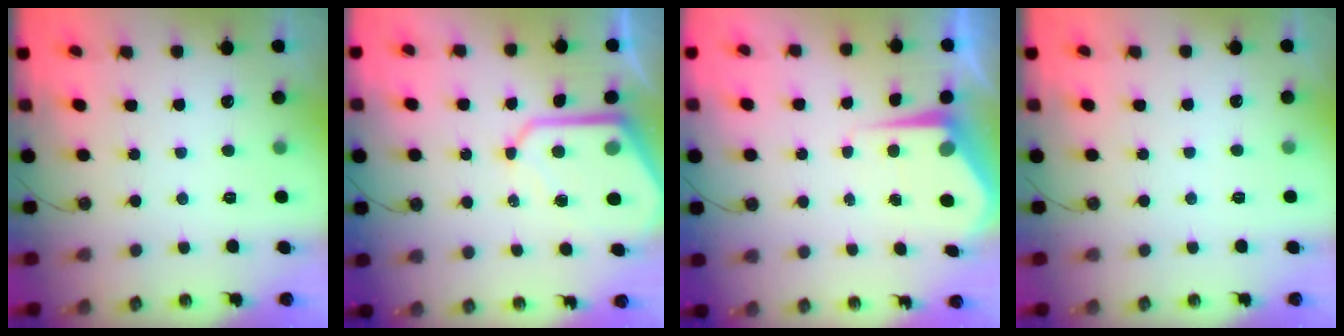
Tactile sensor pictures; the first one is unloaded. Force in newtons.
{"total": 11.6, "press": 11.5, "slide": 1.0}
{"total": 5.6, "press": 5.6, "slide": 0.2}
{"total": 2.5, "press": 2.5, "slide": 0.3}